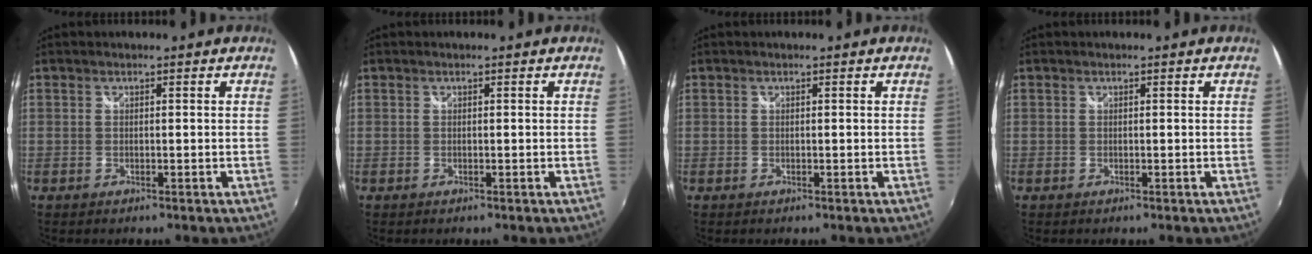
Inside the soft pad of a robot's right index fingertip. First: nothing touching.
{"total": 0.0}
{"total": 0.0}
{"total": 0.0}